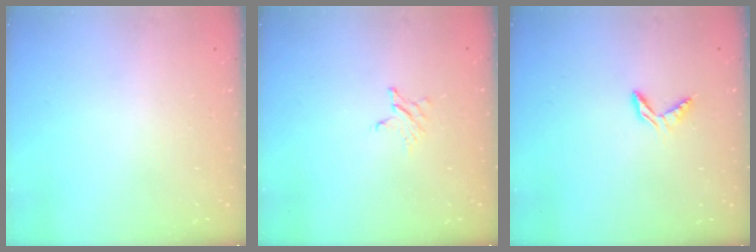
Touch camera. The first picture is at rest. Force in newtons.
{"total": 2.5, "press": 2.5, "slide": 0.3}
{"total": 4.5, "press": 4.5, "slide": 0.3}